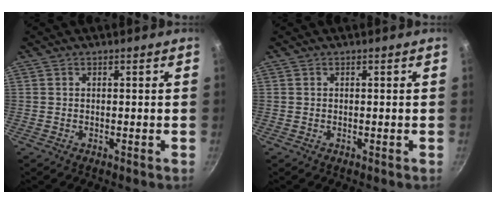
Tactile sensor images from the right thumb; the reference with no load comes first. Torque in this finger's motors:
{"motor_torque": [-0.01, 0.01, 0.02, 0.00, 0.00]}